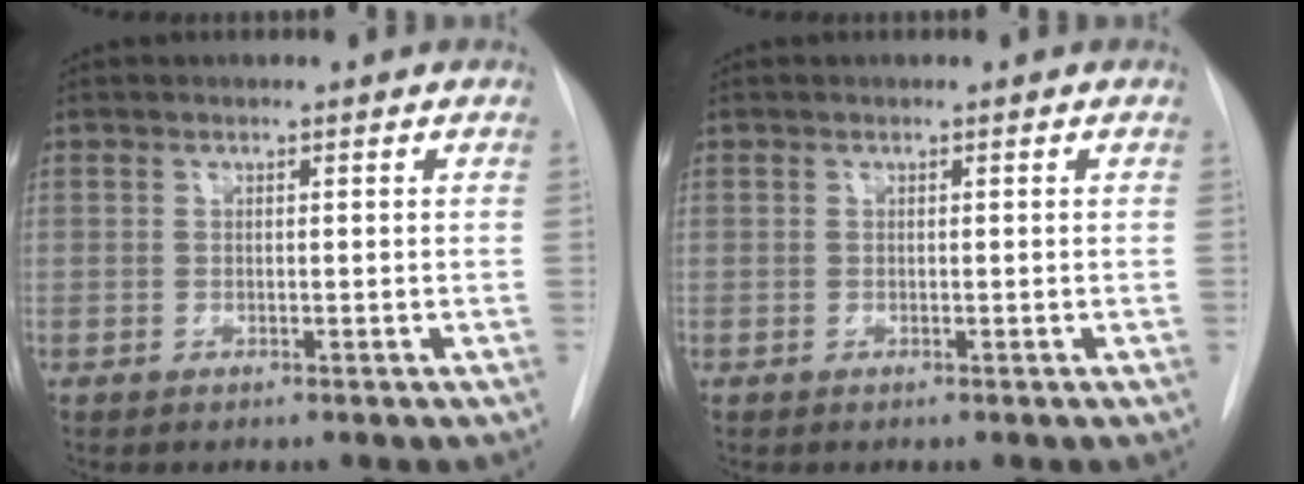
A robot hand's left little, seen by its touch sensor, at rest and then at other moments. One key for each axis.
{"total": 0.0}